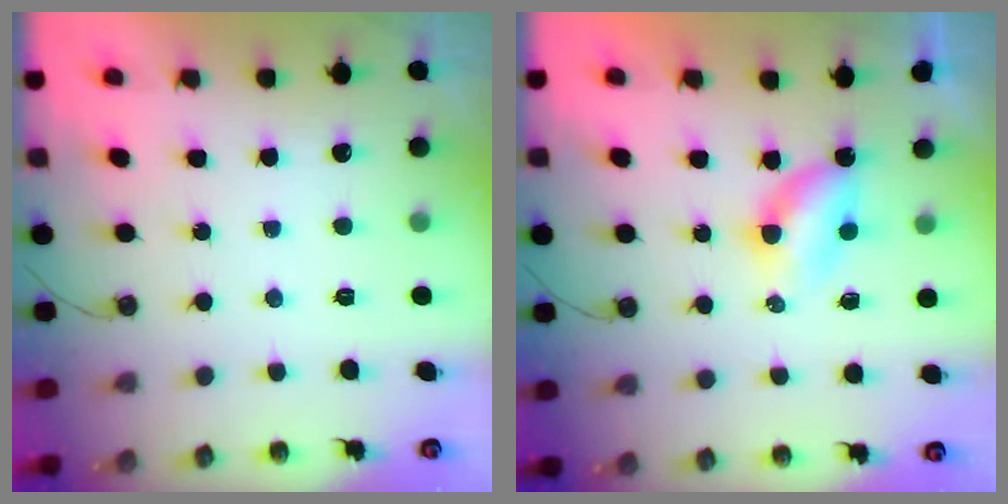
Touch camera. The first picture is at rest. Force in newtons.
{"total": 4.1, "press": 4.0, "slide": 0.5}